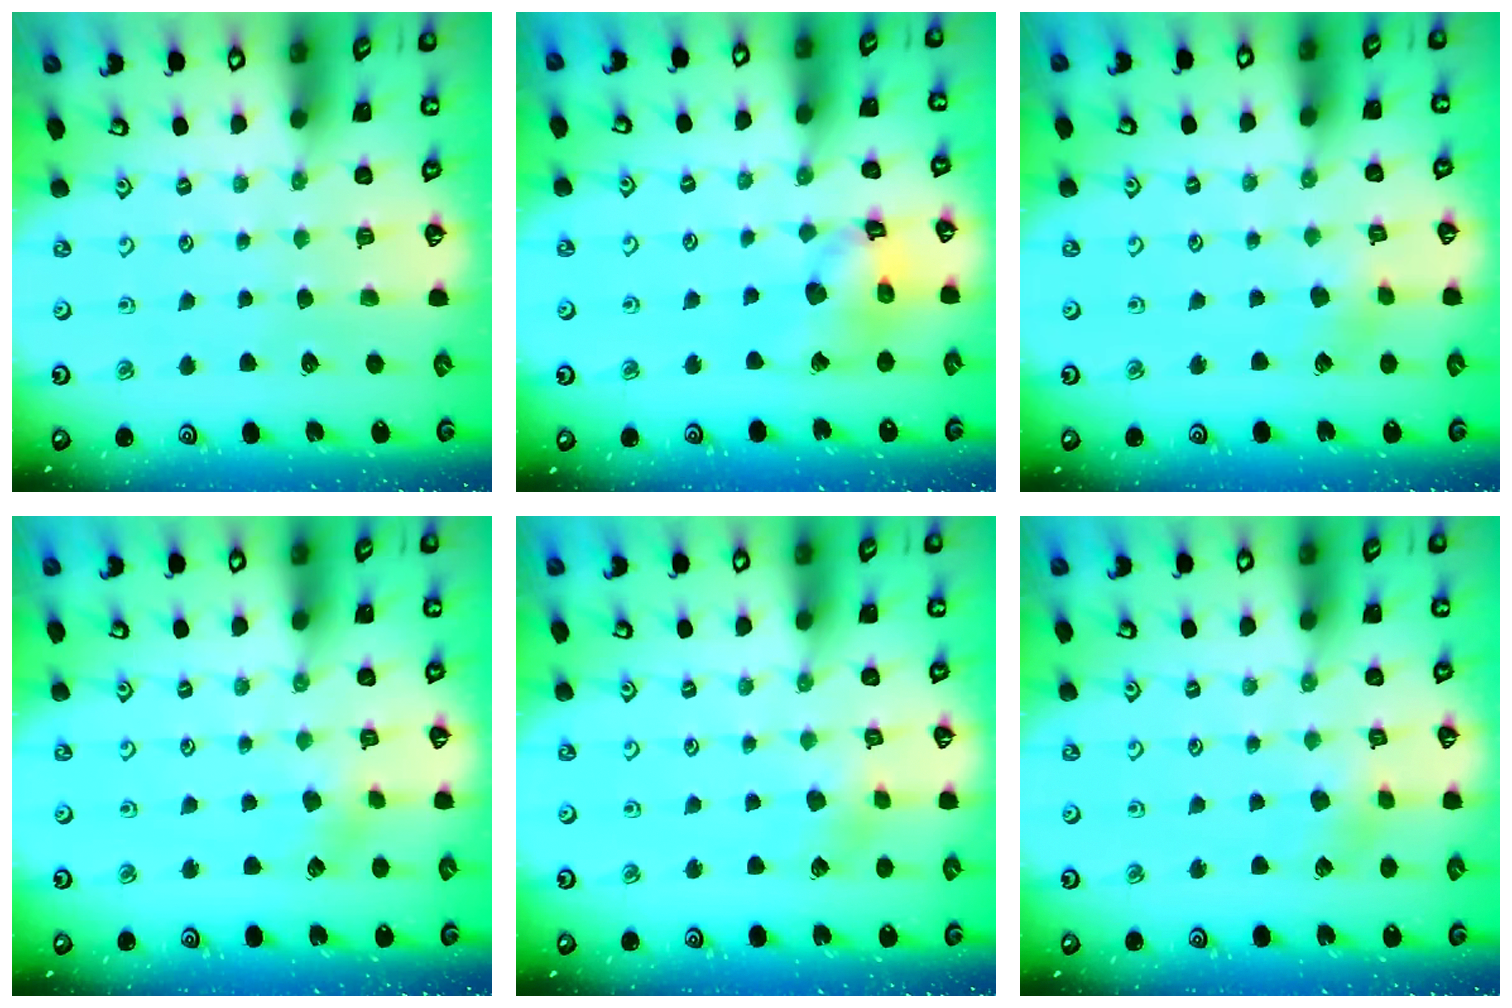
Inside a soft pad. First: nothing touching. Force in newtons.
{"total": 14.1, "press": 14.0, "slide": 1.6}
{"total": 3.1, "press": 3.0, "slide": 0.8}
{"total": 2.7, "press": 2.7, "slide": 0.4}
{"total": 2.8, "press": 2.7, "slide": 0.8}
{"total": 2.8, "press": 2.7, "slide": 0.8}